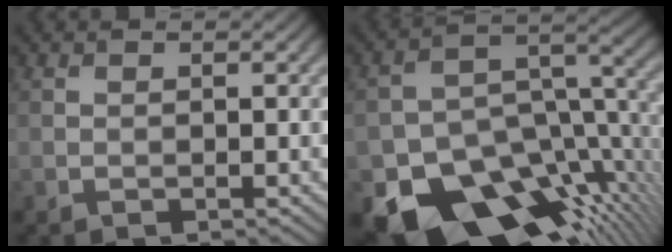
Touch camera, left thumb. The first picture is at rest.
{"total": 17.6, "force": [-9.7, 10.5, 10.3], "torque": [-0.178, -0.052, -0.134]}